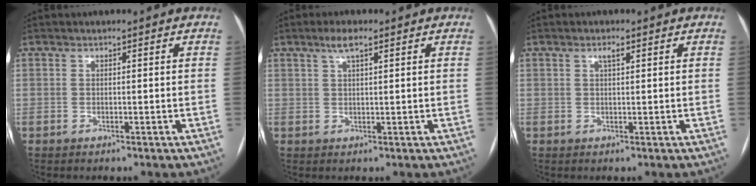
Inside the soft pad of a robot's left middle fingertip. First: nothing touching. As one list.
[{"total": 3.0, "force": [1.9, 0.5, 2.4], "torque": [-0.049, 0.009, 0.036]}, {"total": 1.3, "force": [0.7, 0.2, 1.1], "torque": [-0.022, 0.003, 0.011]}]